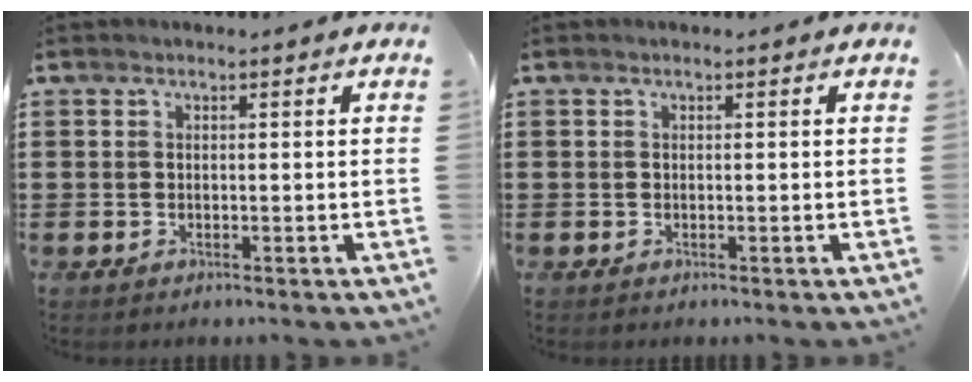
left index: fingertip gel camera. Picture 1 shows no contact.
{"total": 0.0}